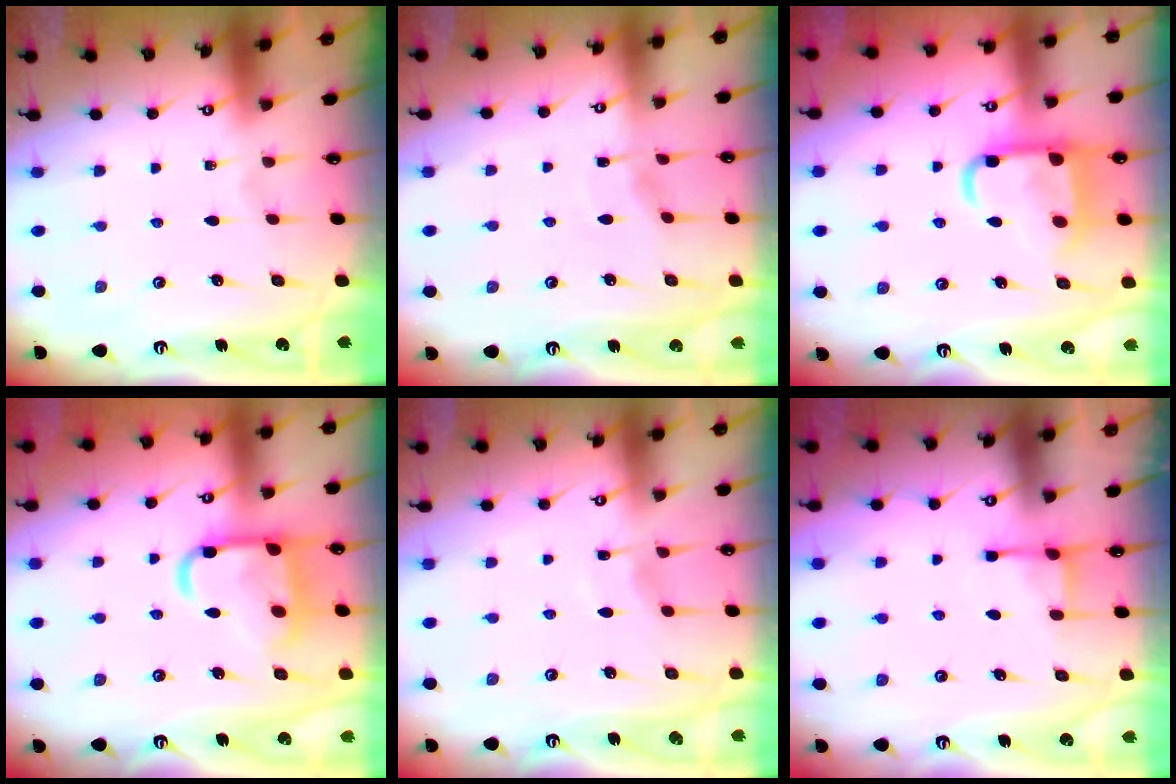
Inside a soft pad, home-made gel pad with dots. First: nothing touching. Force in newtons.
{"total": 3.0, "press": 2.9, "slide": 0.6}
{"total": 13.2, "press": 13.2, "slide": 1.6}
{"total": 17.0, "press": 16.9, "slide": 1.3}
{"total": 3.0, "press": 2.9, "slide": 0.4}
{"total": 4.0, "press": 3.9, "slide": 0.6}